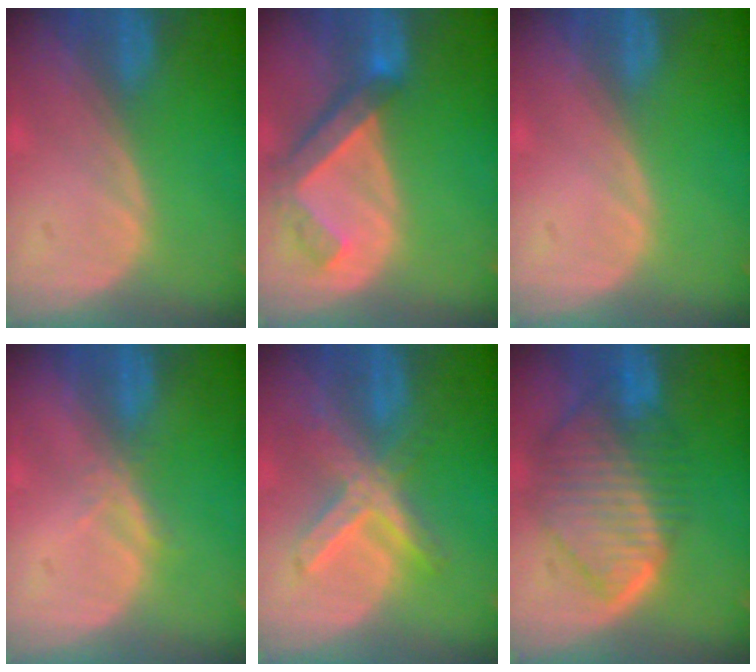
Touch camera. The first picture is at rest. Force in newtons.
{"total": 6.4, "press": 5.8, "slide": 2.8}
{"total": 0.0}
{"total": 1.8, "press": 1.6, "slide": 0.7}
{"total": 6.9, "press": 6.2, "slide": 3.0}
{"total": 10.1, "press": 8.8, "slide": 5.1}